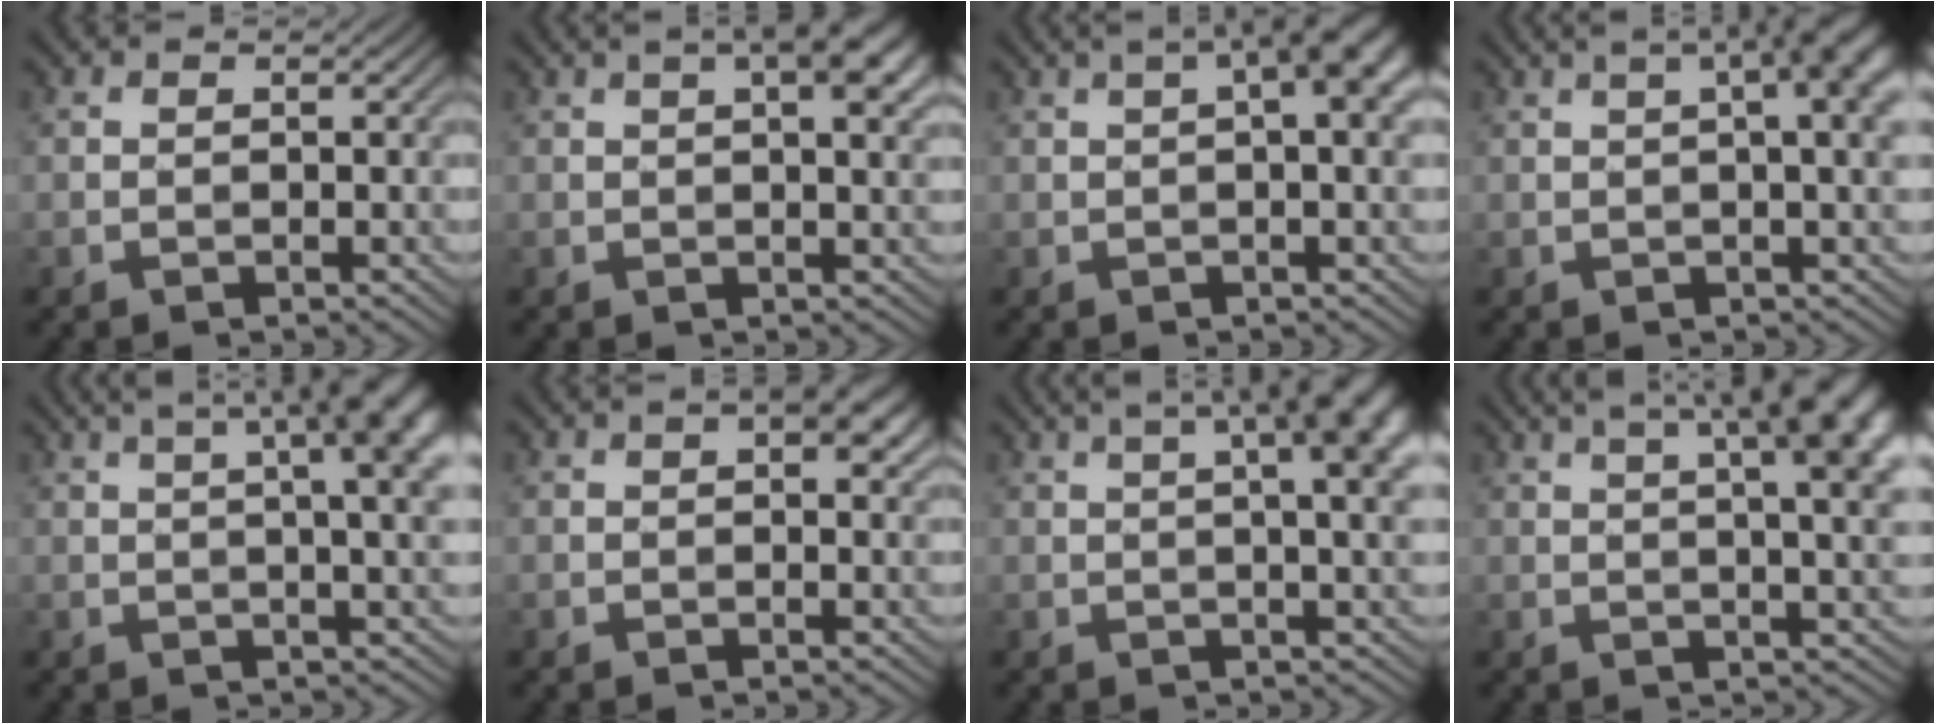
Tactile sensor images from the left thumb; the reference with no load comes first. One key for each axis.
{"total": 8.6, "fx": 3.4, "fy": 2.9, "fz": 7.3, "tx": -0.097, "ty": 0.017, "tz": 0.041}
{"total": 9.0, "fx": 3.0, "fy": 2.6, "fz": 8.1, "tx": -0.112, "ty": 0.028, "tz": 0.030}
{"total": 12.3, "fx": 4.2, "fy": 3.8, "fz": 10.9, "tx": -0.128, "ty": 0.049, "tz": 0.037}
{"total": 15.4, "fx": 6.1, "fy": 4.9, "fz": 13.2, "tx": -0.144, "ty": 0.059, "tz": 0.062}
{"total": 6.2, "fx": 2.5, "fy": 2.8, "fz": 4.9, "tx": -0.066, "ty": 0.013, "tz": 0.027}
{"total": 14.9, "fx": 5.8, "fy": 4.9, "fz": 12.8, "tx": -0.142, "ty": 0.058, "tz": 0.058}
{"total": 17.2, "fx": 7.3, "fy": 5.6, "fz": 14.5, "tx": -0.167, "ty": 0.056, "tz": 0.084}